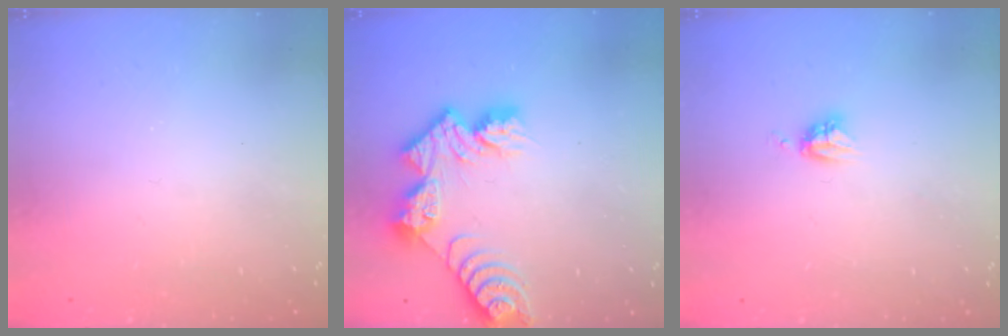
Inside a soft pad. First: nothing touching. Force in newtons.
{"total": 11.0, "press": 11.0, "slide": 0.8}
{"total": 3.8, "press": 3.8, "slide": 0.4}